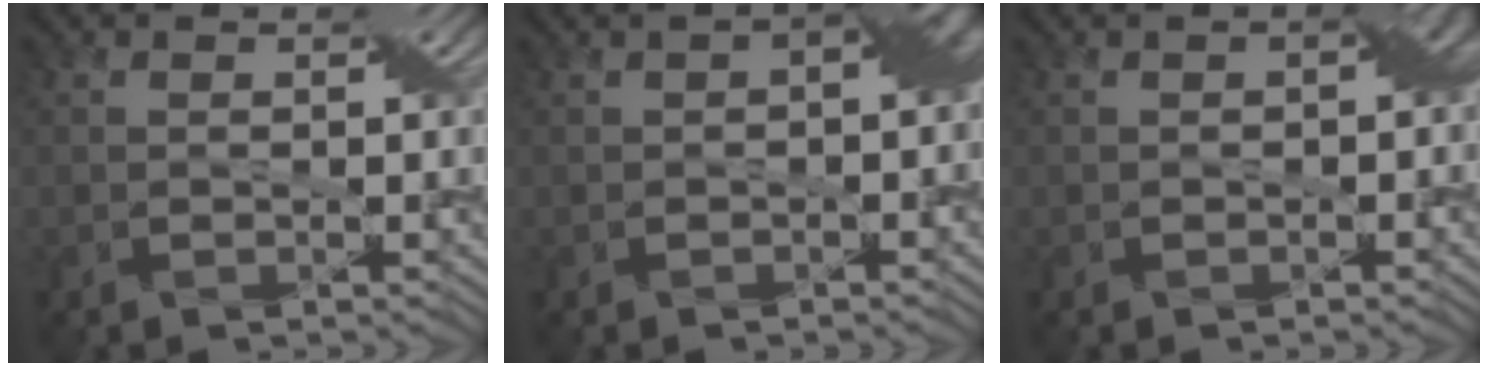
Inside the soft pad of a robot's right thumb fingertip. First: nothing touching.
{"total": 5.8, "force": [0.4, 3.0, 5.0], "torque": [-0.052, 0.009, 0.005]}
{"total": 2.8, "force": [-0.2, 1.5, 2.4], "torque": [-0.030, 0.002, -0.004]}